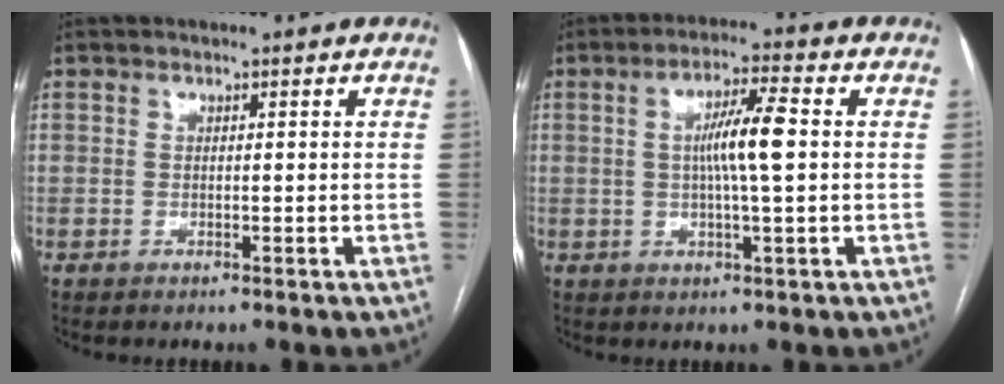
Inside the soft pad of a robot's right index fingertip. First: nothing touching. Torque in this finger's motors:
{"motor_torque": [0.48, -0.05, 0.44, 0.07]}